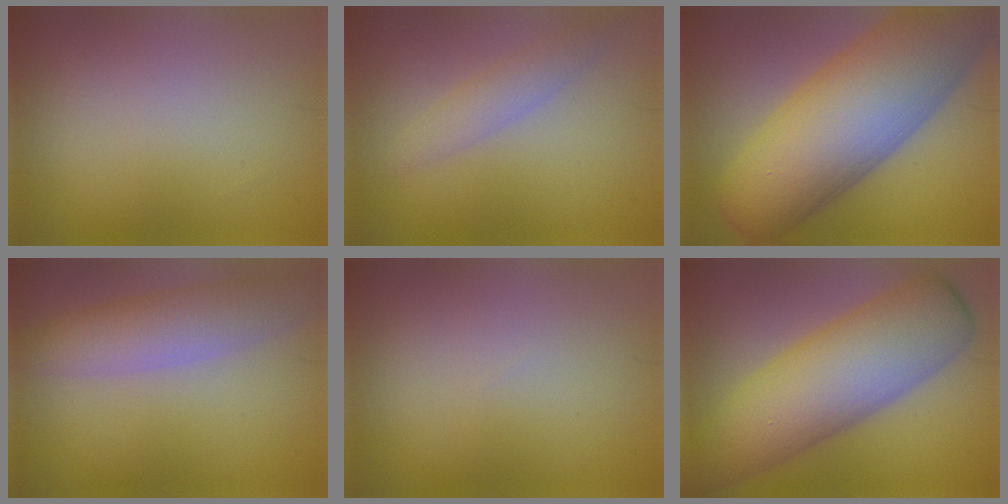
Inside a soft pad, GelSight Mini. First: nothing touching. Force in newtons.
{"total": 2.1, "press": 2.1, "slide": 0.1}
{"total": 14.3, "press": 14.2, "slide": 0.5}
{"total": 4.5, "press": 4.5, "slide": 0.1}
{"total": 0.0}
{"total": 10.5, "press": 10.5, "slide": 0.2}